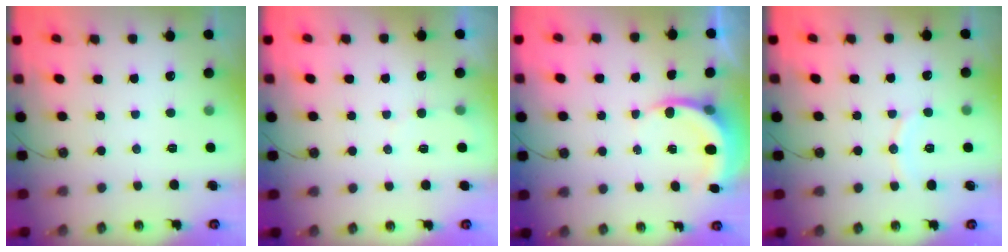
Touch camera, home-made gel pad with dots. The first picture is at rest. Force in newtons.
{"total": 1.7, "press": 1.7, "slide": 0.2}
{"total": 5.1, "press": 5.0, "slide": 0.7}
{"total": 7.8, "press": 7.8, "slide": 0.7}